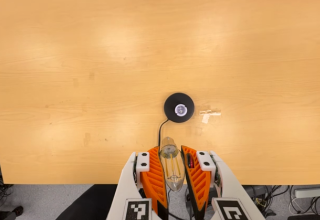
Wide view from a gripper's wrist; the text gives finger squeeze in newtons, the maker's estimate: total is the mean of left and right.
{"total": 21.5, "left": 22.7, "right": 20.4}